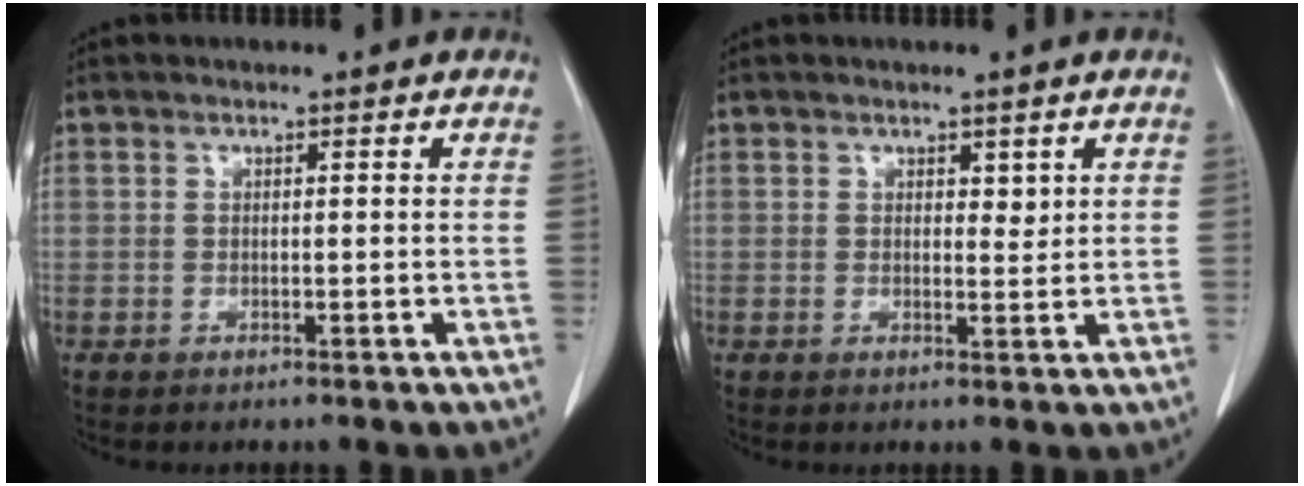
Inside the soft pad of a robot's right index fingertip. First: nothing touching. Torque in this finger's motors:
{"motor_torque": [-0.16, 0.13, 0.06, -0.01]}